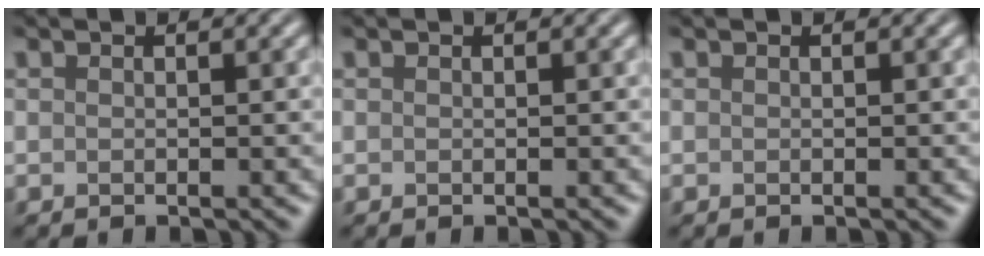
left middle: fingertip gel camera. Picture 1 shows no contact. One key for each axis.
{"total": 0.0}
{"total": 0.0}